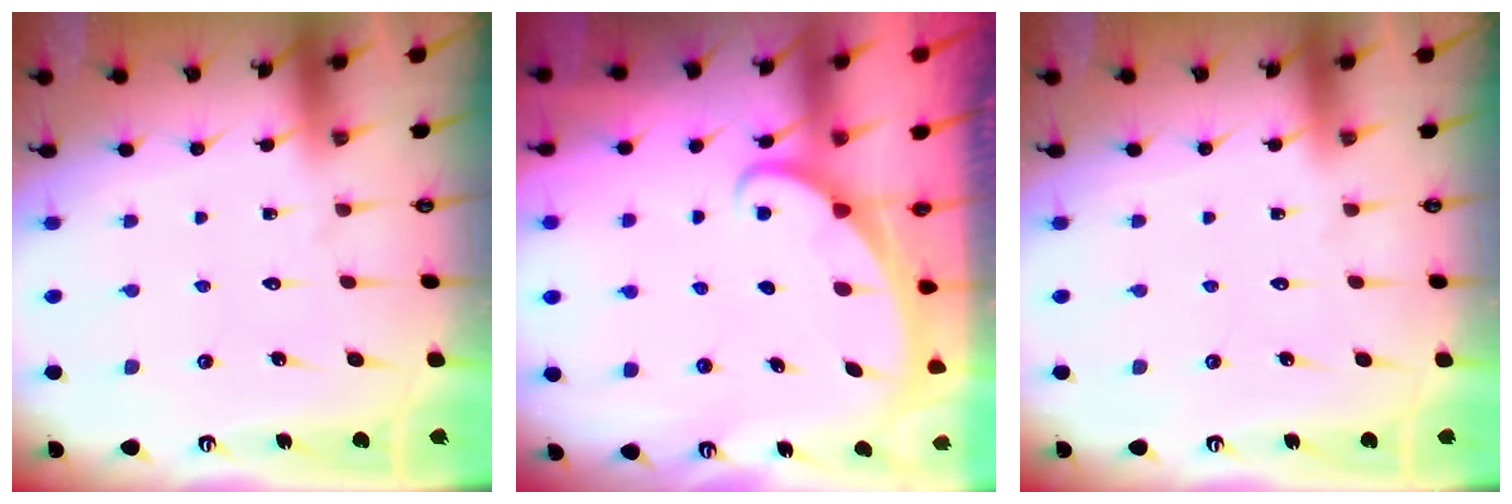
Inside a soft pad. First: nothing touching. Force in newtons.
{"total": 1.5, "press": 1.5, "slide": 0.1}
{"total": 0.0}